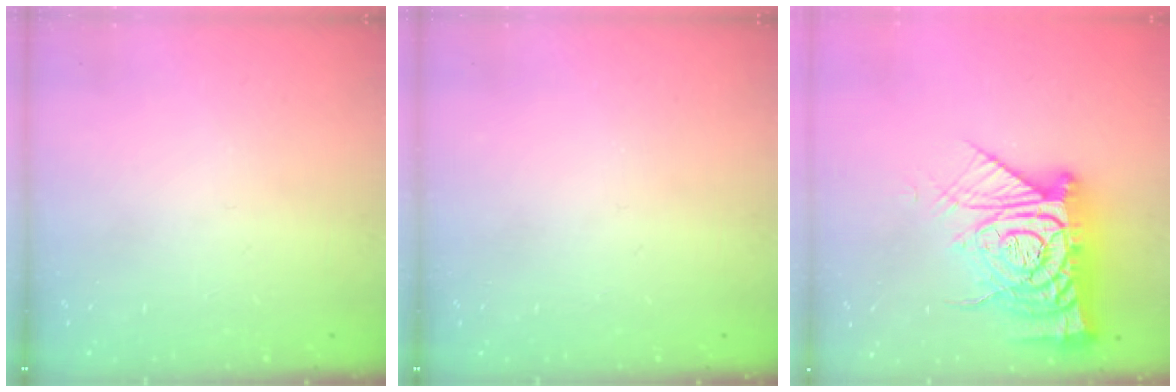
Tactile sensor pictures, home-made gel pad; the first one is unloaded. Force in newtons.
{"total": 0.0}
{"total": 22.0, "press": 21.9, "slide": 2.2}